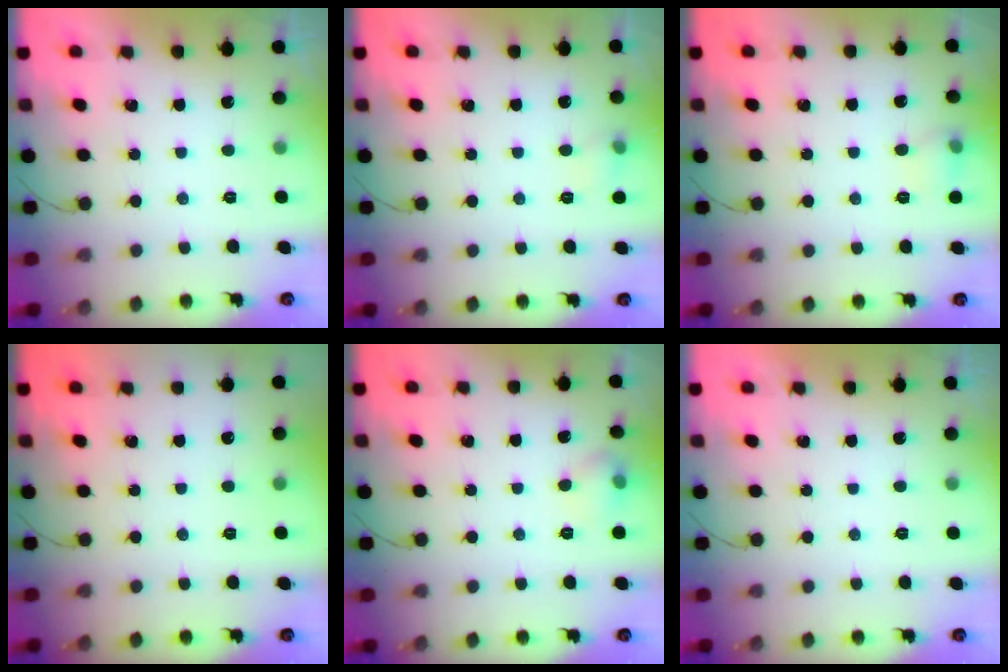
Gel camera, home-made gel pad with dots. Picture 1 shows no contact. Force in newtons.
{"total": 5.0, "press": 4.8, "slide": 1.7}
{"total": 6.9, "press": 6.5, "slide": 2.1}
{"total": 0.0}
{"total": 6.2, "press": 6.0, "slide": 1.7}
{"total": 0.0}